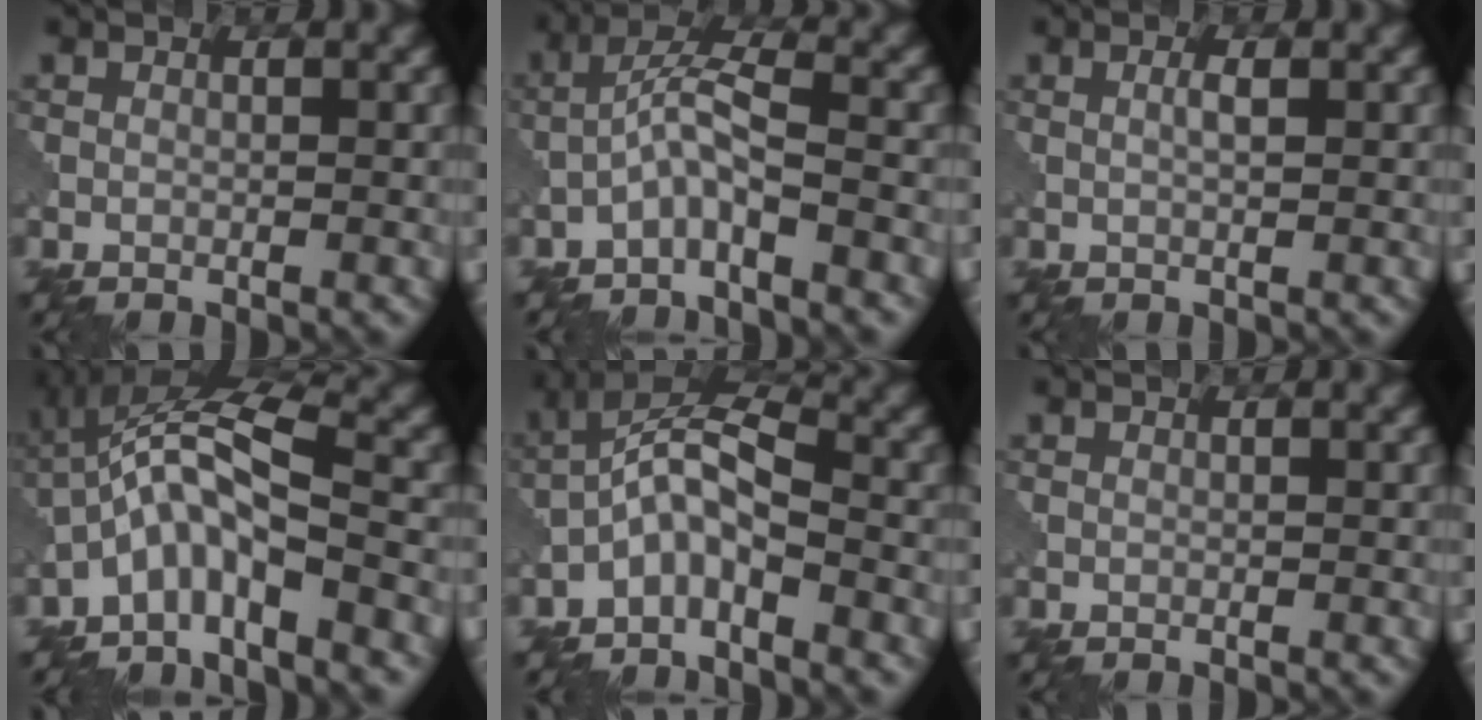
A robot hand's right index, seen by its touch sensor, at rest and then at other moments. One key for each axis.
{"total": 3.7, "fx": -2.1, "fy": 0.5, "fz": 3.0, "tx": -0.058, "ty": 0.017, "tz": -0.049}
{"total": 1.1, "fx": 0.2, "fy": 0.1, "fz": 1.1, "tx": -0.023, "ty": 0.004, "tz": 0.003}
{"total": 6.9, "fx": -2.9, "fy": 1.8, "fz": 6.0, "tx": -0.117, "ty": 0.019, "tz": -0.068}
{"total": 4.9, "fx": -2.4, "fy": 1.7, "fz": 3.9, "tx": -0.074, "ty": 0.020, "tz": -0.056}
{"total": 0.0}